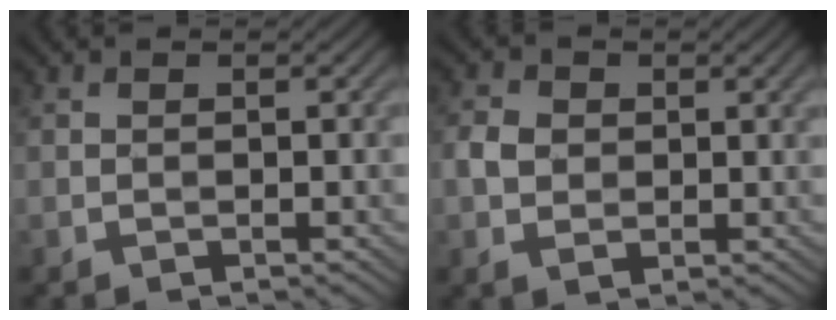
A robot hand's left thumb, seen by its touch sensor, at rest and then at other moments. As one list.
[{"total": 3.4, "force": [0.5, 2.6, 2.0], "torque": [-0.049, 0.000, 0.004]}]